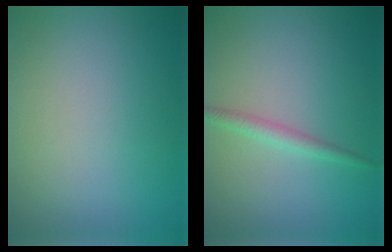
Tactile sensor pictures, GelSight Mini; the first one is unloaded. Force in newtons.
{"total": 1.6, "press": 1.6, "slide": 0.1}